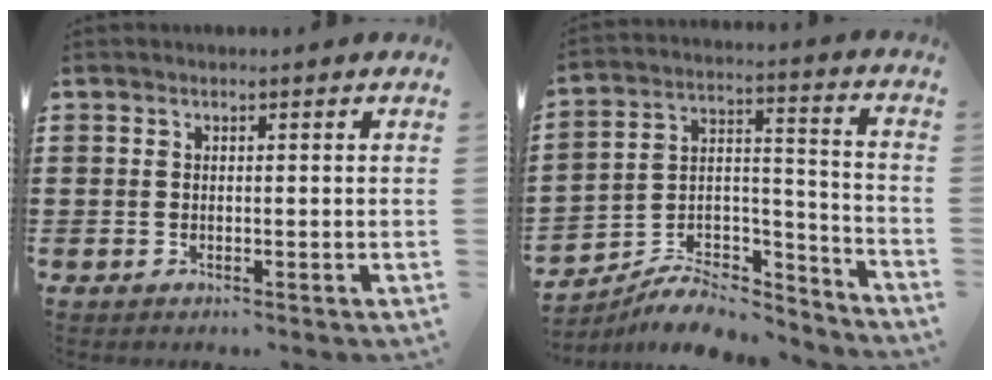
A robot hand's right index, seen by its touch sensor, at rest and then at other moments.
{"total": 8.0, "force": [-6.9, 3.3, 2.4], "torque": [-0.036, 0.024, -0.130]}